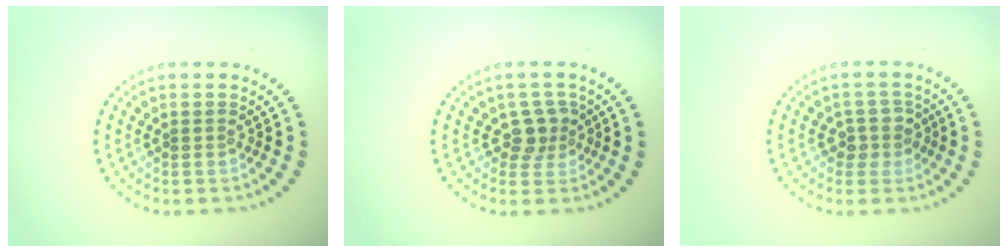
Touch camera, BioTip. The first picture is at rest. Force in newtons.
{"total": 2.2, "press": 1.9, "slide": 1.3}
{"total": 2.1, "press": 1.8, "slide": 0.9}